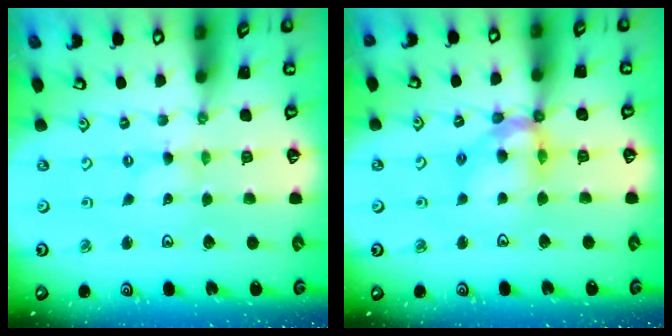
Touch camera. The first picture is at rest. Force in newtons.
{"total": 12.1, "press": 12.0, "slide": 1.4}